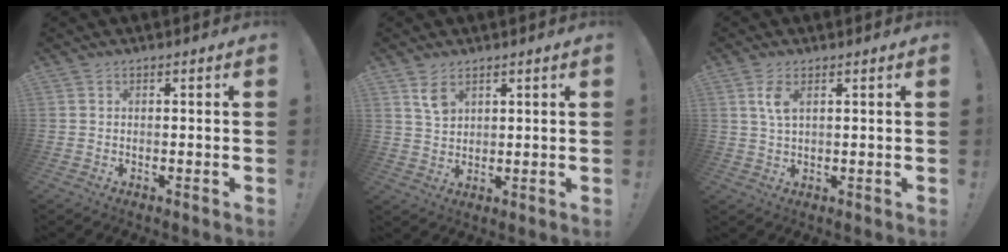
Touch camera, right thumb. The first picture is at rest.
{"total": 5.2, "force": [3.1, 3.1, 2.9], "torque": [-0.037, -0.018, 0.055]}
{"total": 4.6, "force": [1.8, 2.0, 3.7], "torque": [-0.066, -0.003, 0.031]}